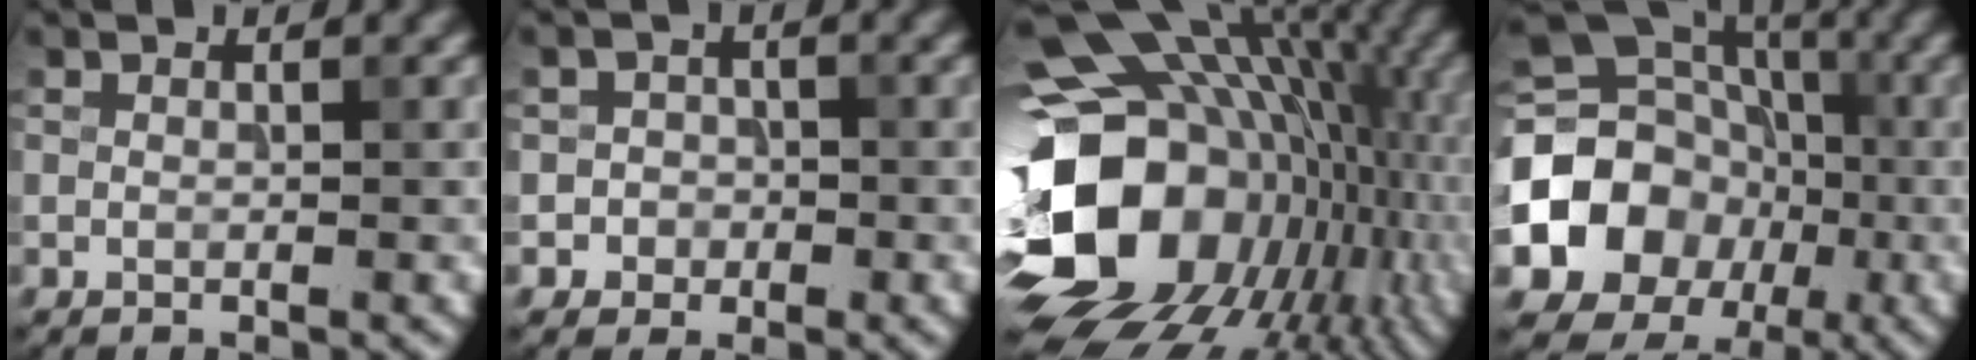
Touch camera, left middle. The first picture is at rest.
{"total": 2.2, "force": [-0.7, 2.1, 0.1], "torque": [0.025, 0.005, -0.018]}
{"total": 20.6, "force": [-2.4, 15.9, 13.0], "torque": [-0.242, -0.009, -0.018]}
{"total": 11.4, "force": [-2.5, 9.8, 5.2], "torque": [-0.111, -0.013, -0.050]}